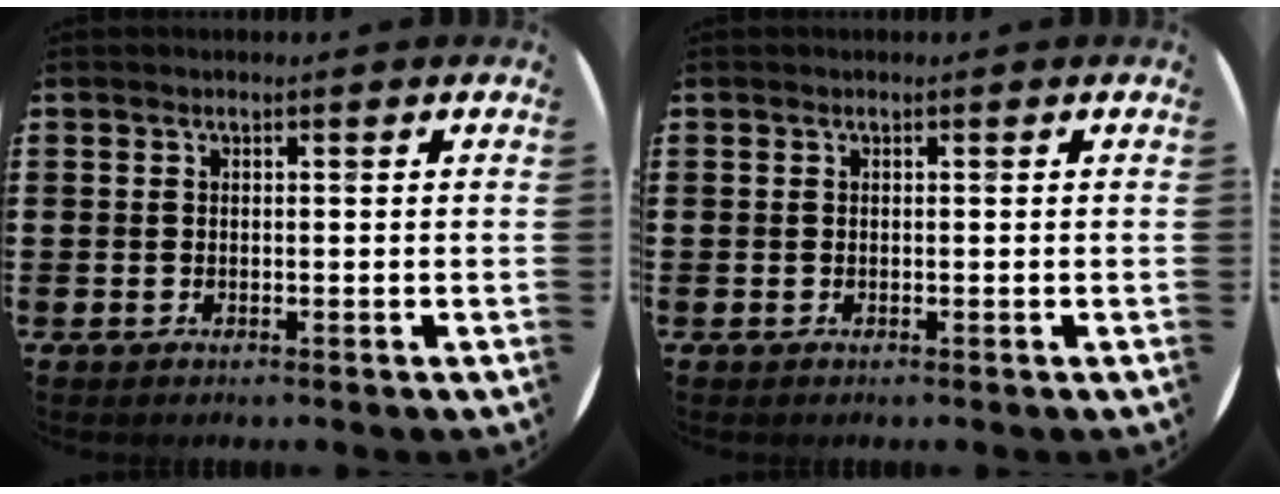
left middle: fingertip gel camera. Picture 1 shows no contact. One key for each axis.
{"total": 0.0}